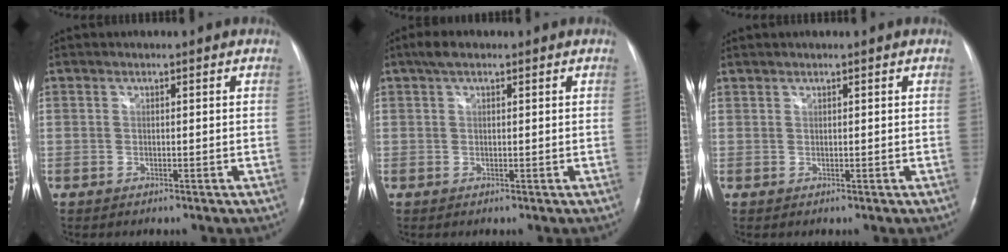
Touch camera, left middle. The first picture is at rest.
{"total": 2.6, "force": [1.7, 1.0, 1.7], "torque": [-0.035, 0.020, 0.030]}
{"total": 0.5, "force": [0.5, 0.0, 0.0], "torque": [-0.006, 0.006, 0.014]}